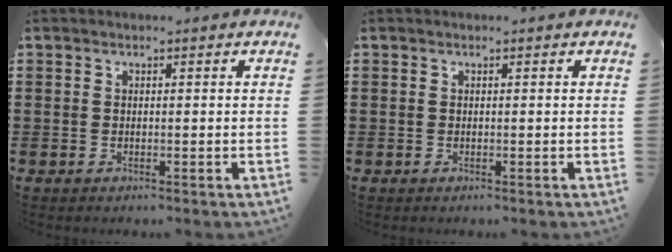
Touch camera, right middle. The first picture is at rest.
{"total": 0.0}